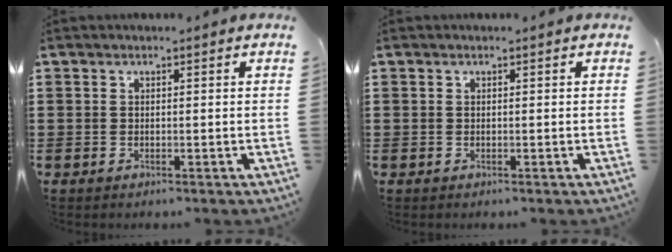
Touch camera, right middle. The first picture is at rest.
{"total": 0.0}